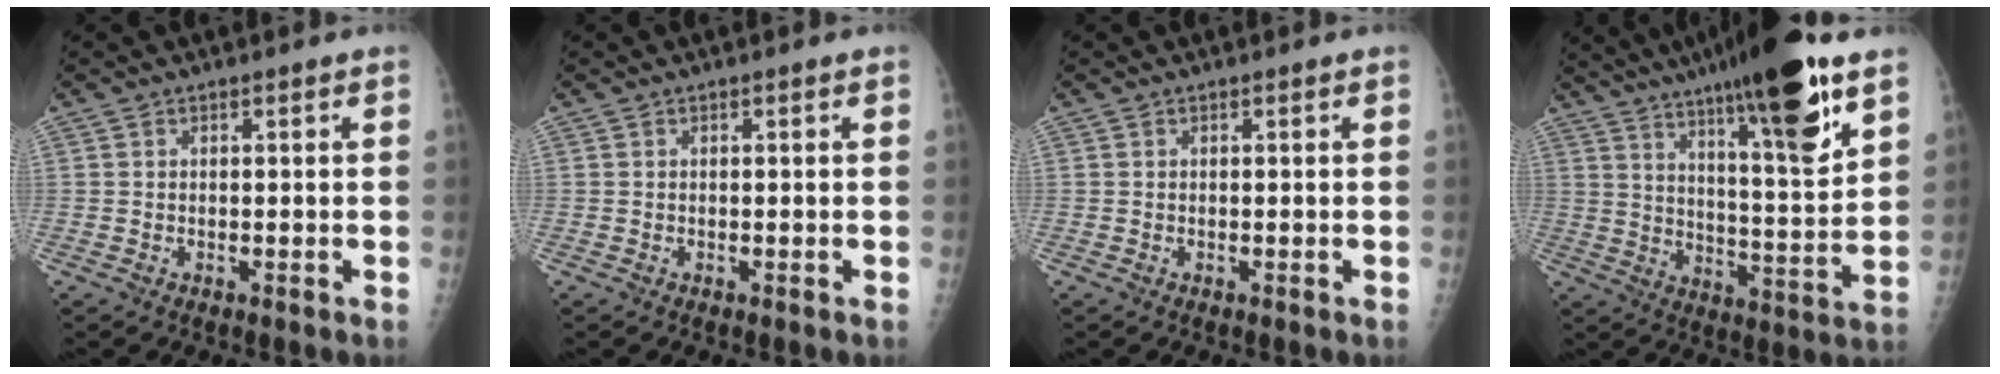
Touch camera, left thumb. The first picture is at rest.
{"total": 0.0}
{"total": 0.0}
{"total": 21.7, "force": [13.2, 3.7, 16.8], "torque": [-0.247, -0.056, 0.207]}